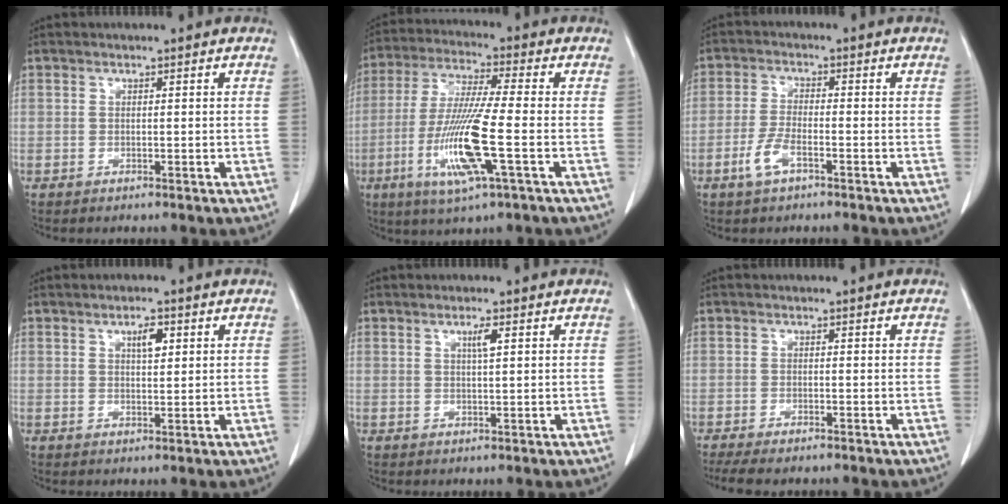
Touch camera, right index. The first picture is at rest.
{"total": 13.2, "force": [-3.7, 0.4, 12.6], "torque": [-0.262, -0.019, -0.075]}
{"total": 4.2, "force": [-2.2, 1.2, 3.4], "torque": [-0.078, -0.002, -0.045]}
{"total": 2.9, "force": [1.3, 1.0, 2.4], "torque": [-0.039, -0.001, 0.021]}
{"total": 2.0, "force": [0.9, 0.0, 1.8], "torque": [-0.032, -0.002, 0.015]}
{"total": 5.1, "force": [-4.2, 1.2, 2.6], "torque": [-0.042, -0.012, -0.067]}